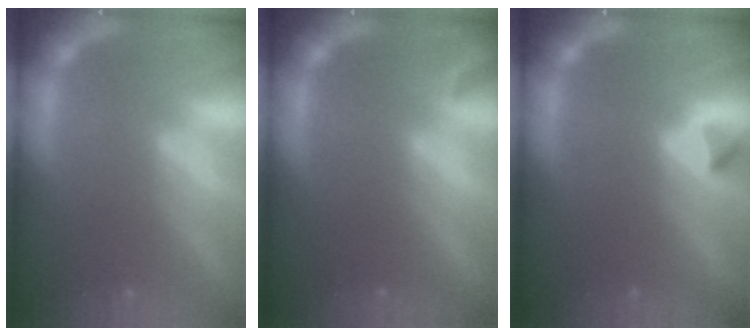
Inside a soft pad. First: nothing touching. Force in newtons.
{"total": 1.4}
{"total": 0.9}